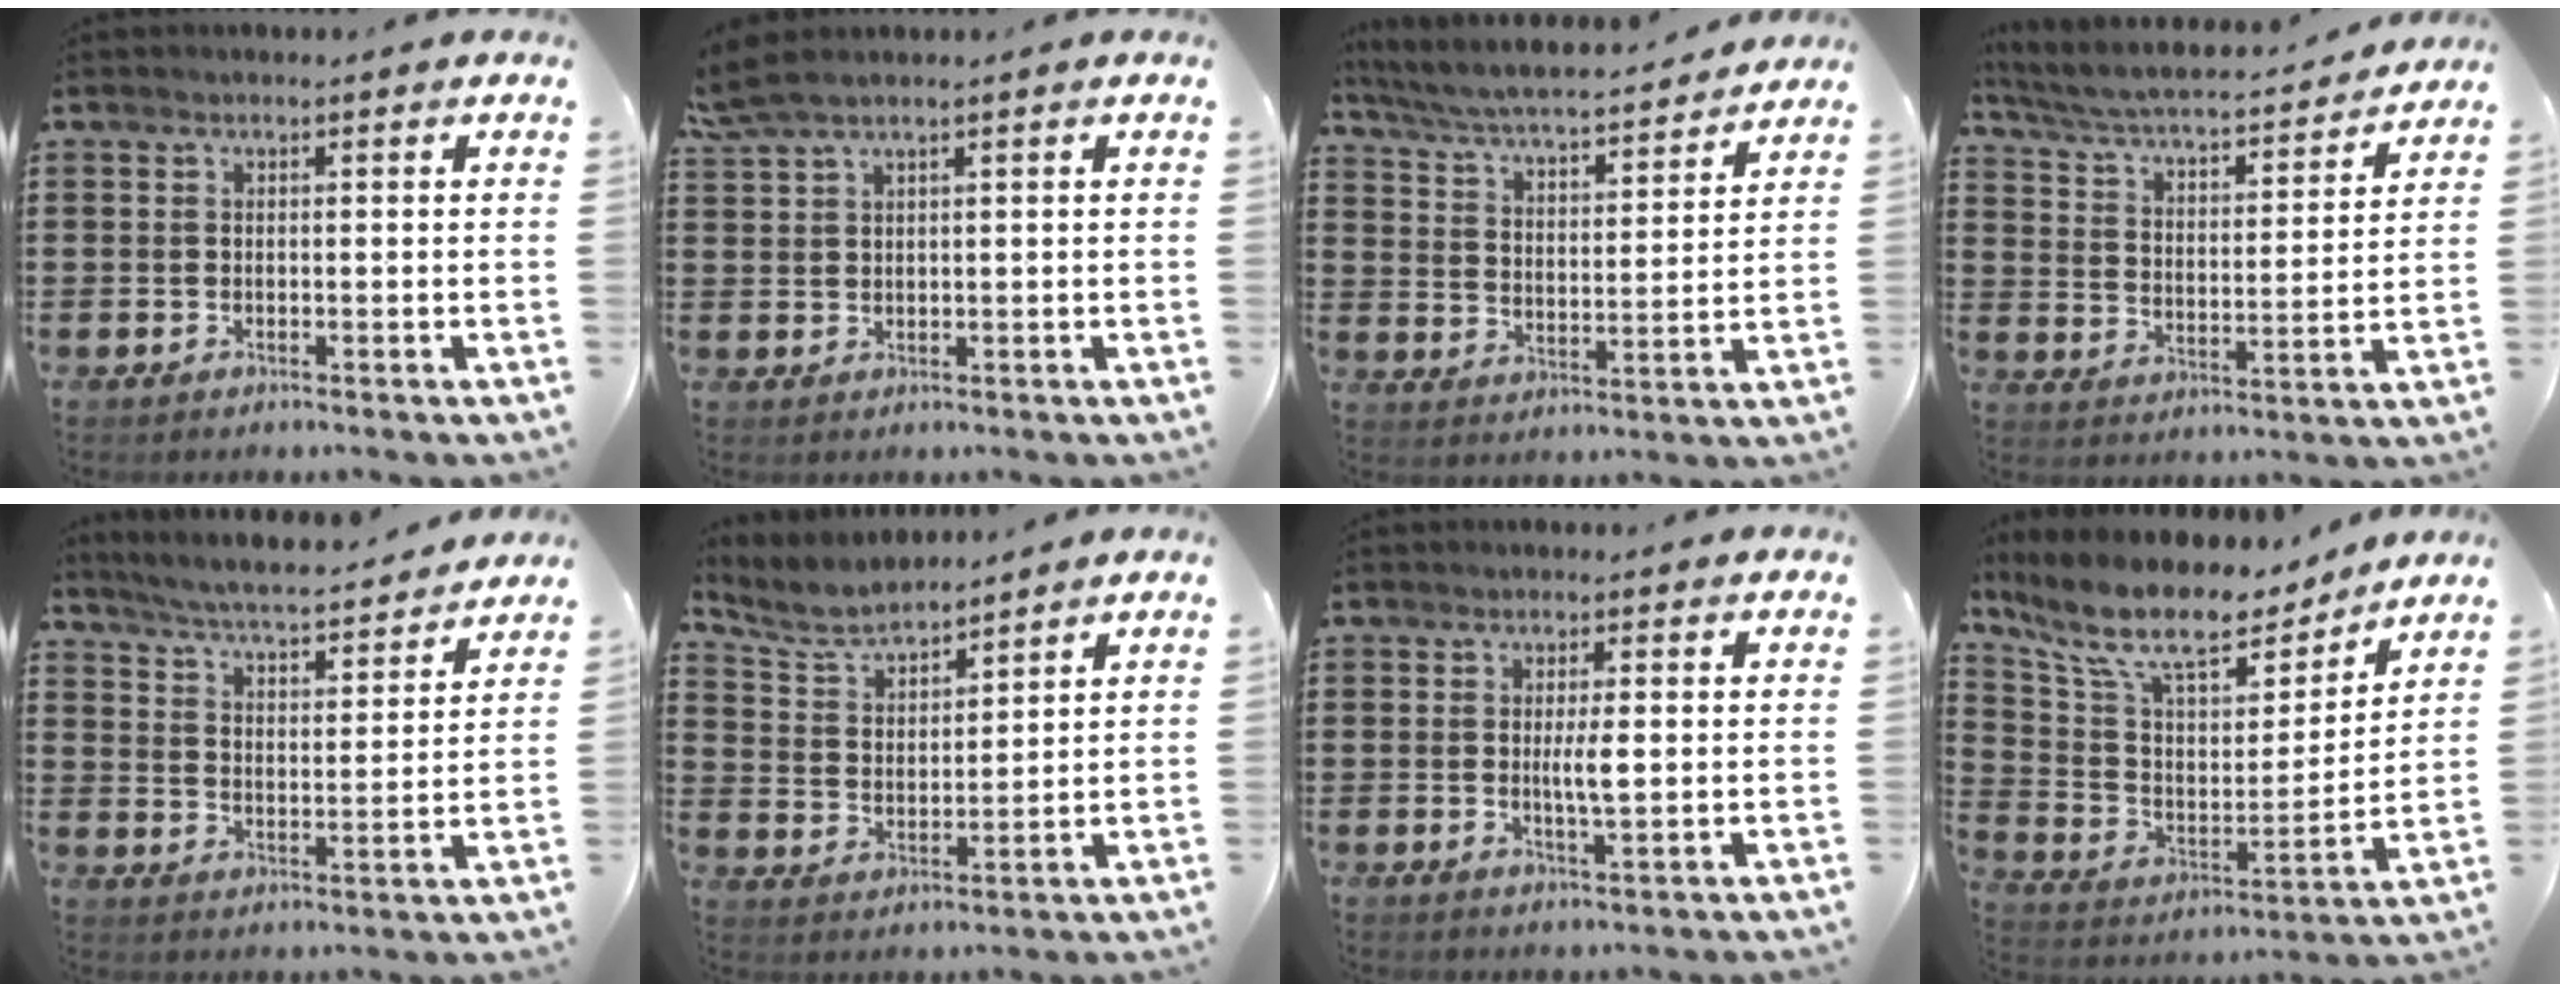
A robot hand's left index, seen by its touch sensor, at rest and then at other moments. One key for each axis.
{"total": 3.3, "fx": 2.3, "fy": 0.5, "fz": 2.3, "tx": -0.050, "ty": 0.004, "tz": 0.042}
{"total": 5.1, "fx": 4.9, "fy": 0.0, "fz": 1.7, "tx": -0.055, "ty": -0.036, "tz": 0.078}
{"total": 4.4, "fx": 3.9, "fy": 0.3, "fz": 1.9, "tx": -0.057, "ty": -0.031, "tz": 0.058}
{"total": 5.2, "fx": 5.0, "fy": -0.3, "fz": 1.4, "tx": -0.051, "ty": -0.040, "tz": 0.081}
{"total": 5.2, "fx": 4.9, "fy": 1.1, "fz": 1.4, "tx": -0.050, "ty": -0.021, "tz": 0.084}
{"total": 3.5, "fx": 0.3, "fy": 0.6, "fz": 3.5, "tx": -0.064, "ty": -0.003, "tz": 0.004}
{"total": 11.8, "fx": 9.1, "fy": 3.4, "fz": 6.7, "tx": -0.160, "ty": -0.053, "tz": 0.156}